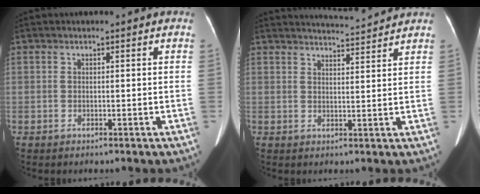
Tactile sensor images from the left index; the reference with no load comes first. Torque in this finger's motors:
{"motor_torque": [-0.35, -0.76, -0.24, 0.00]}